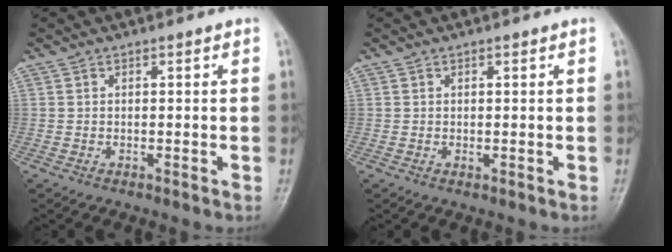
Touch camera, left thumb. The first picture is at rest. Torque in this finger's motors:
{"motor_torque": [-0.11, -0.04, 0.01, 0.00, 0.00]}